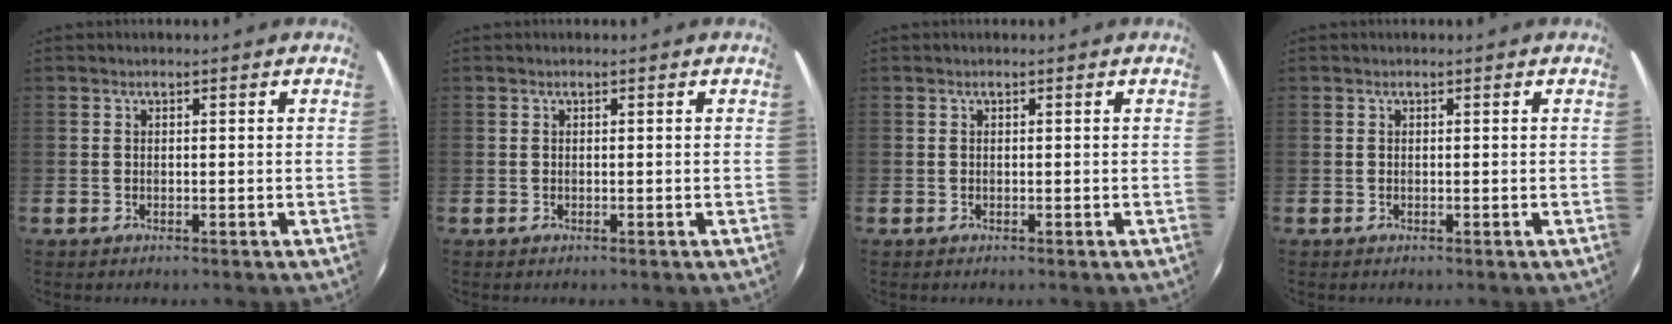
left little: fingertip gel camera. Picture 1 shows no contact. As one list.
[{"total": 0.0}, {"total": 0.0}, {"total": 0.0}]